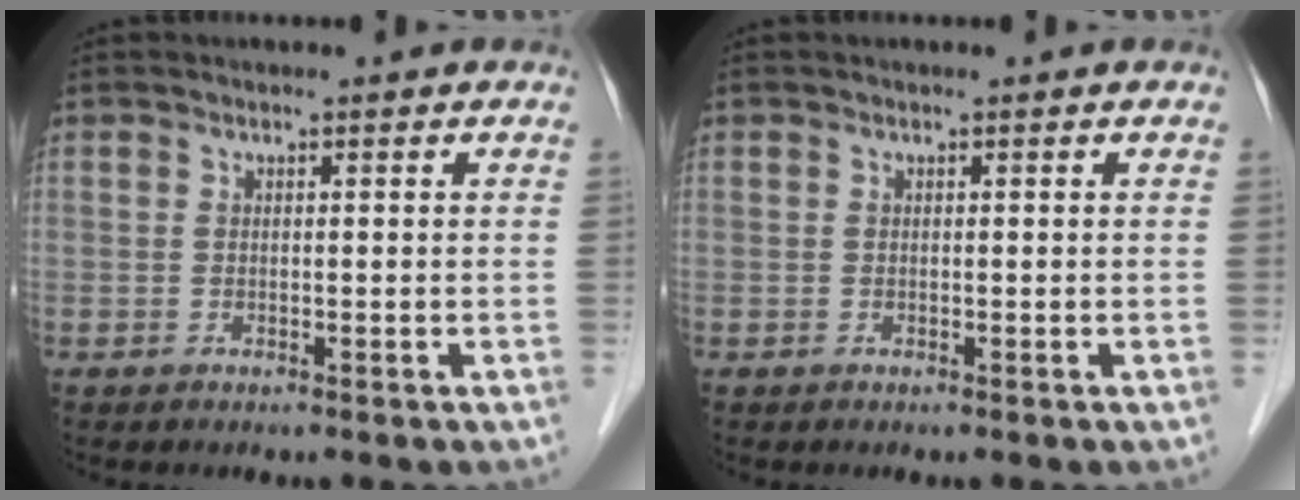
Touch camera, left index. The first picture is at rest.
{"total": 0.0}